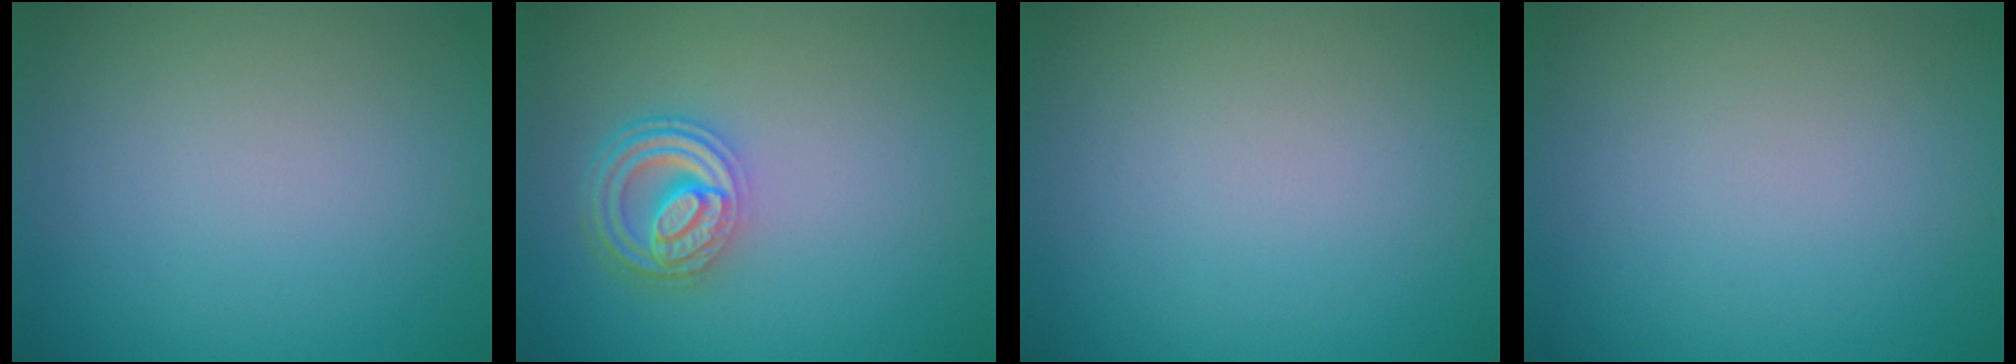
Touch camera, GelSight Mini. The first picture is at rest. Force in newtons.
{"total": 4.6, "press": 3.4, "slide": 3.1}
{"total": 0.0}
{"total": 0.0}